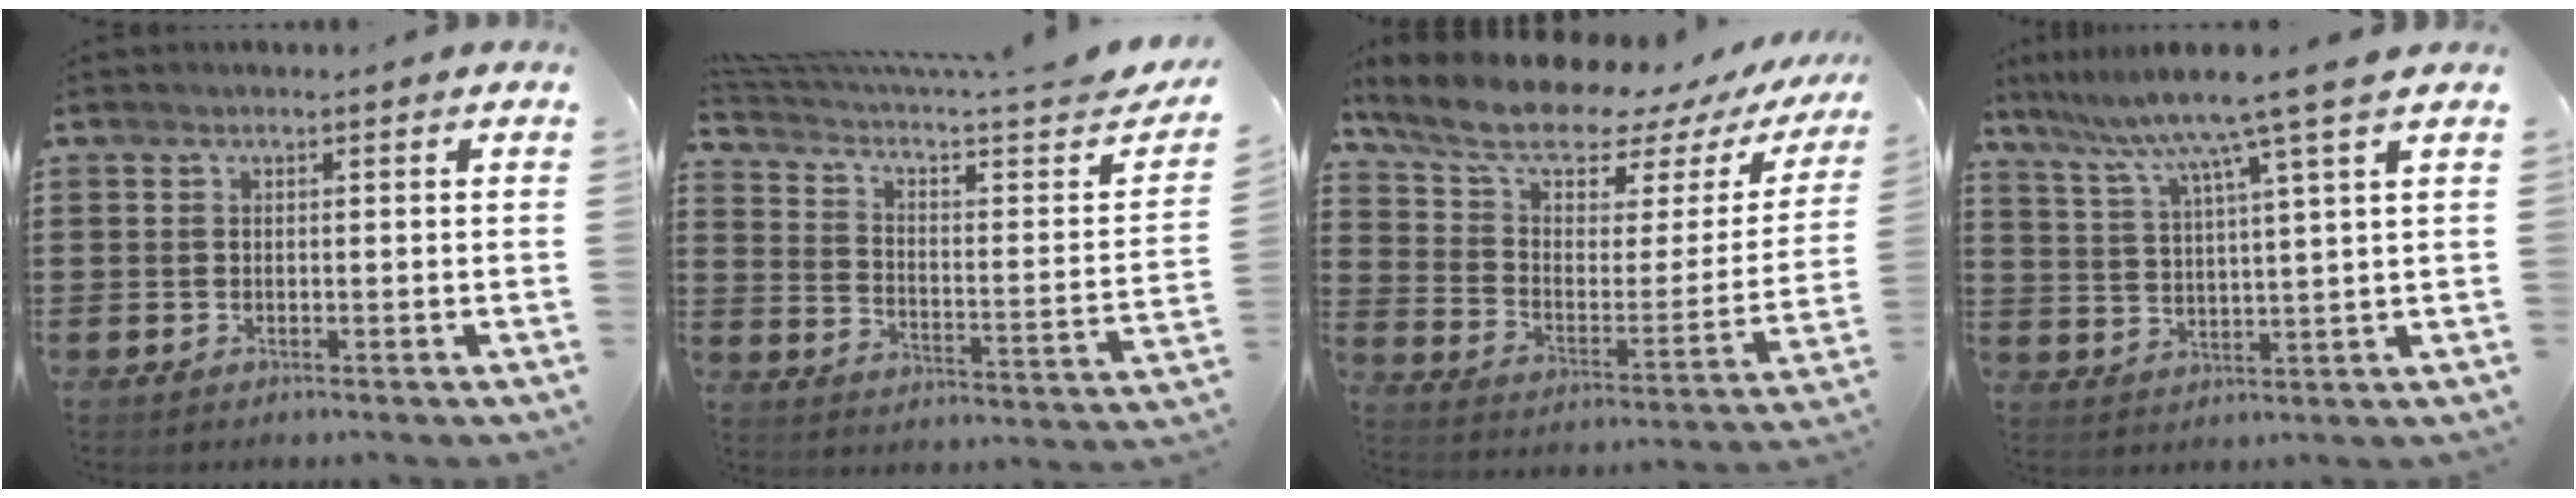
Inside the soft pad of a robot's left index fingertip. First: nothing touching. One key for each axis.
{"total": 3.9, "fx": 2.8, "fy": 0.3, "fz": 2.8, "tx": -0.064, "ty": -0.045, "tz": 0.037}
{"total": 10.7, "fx": 9.0, "fy": 2.9, "fz": 5.0, "tx": -0.125, "ty": -0.063, "tz": 0.155}
{"total": 7.7, "fx": 5.8, "fy": -1.4, "fz": 4.8, "tx": -0.118, "ty": -0.036, "tz": 0.089}